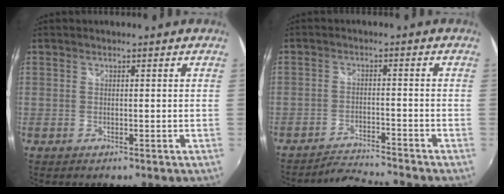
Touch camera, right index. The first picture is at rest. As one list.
[{"total": 5.6, "force": [-5.5, -1.3, 0.4], "torque": [-0.031, 0.001, -0.096]}]